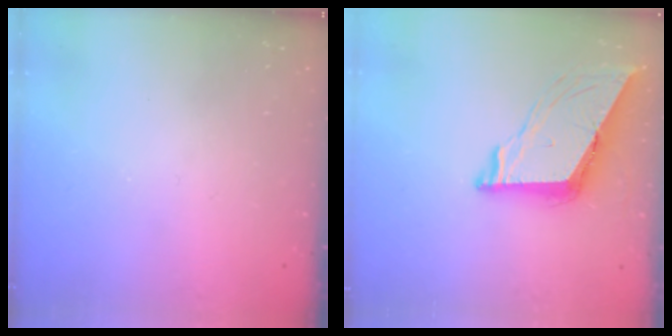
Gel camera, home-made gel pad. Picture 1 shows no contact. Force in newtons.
{"total": 8.4, "press": 8.4, "slide": 0.6}